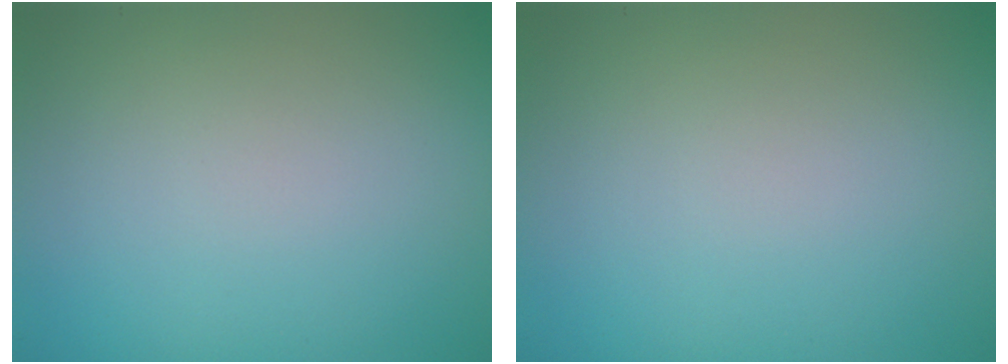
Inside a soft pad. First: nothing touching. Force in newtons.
{"total": 0.0}